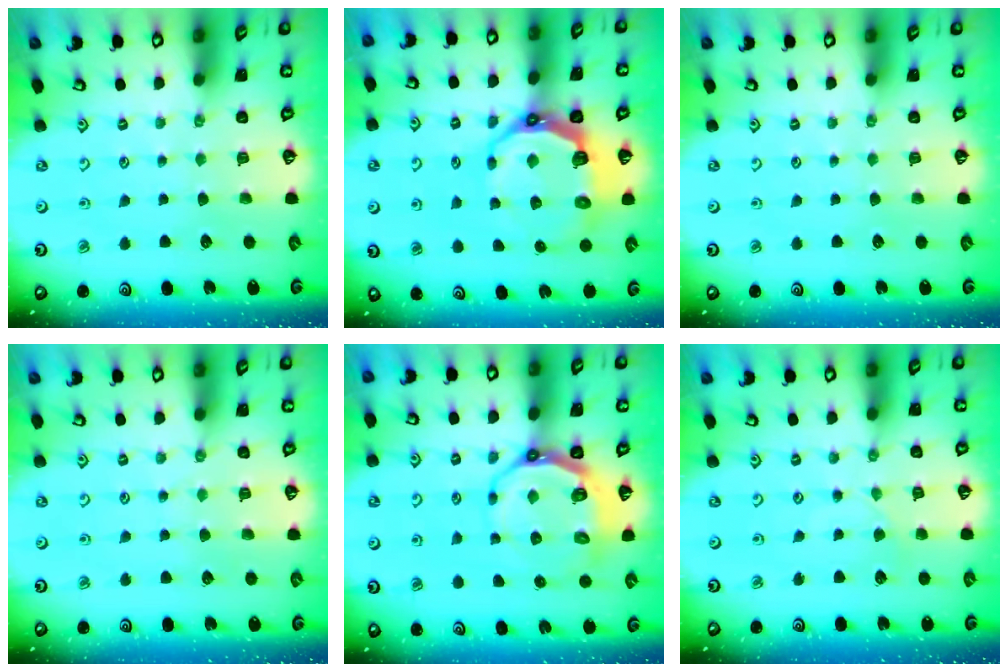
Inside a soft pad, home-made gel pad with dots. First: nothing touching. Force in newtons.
{"total": 11.4, "press": 10.1, "slide": 5.4}
{"total": 0.0}
{"total": 2.8, "press": 2.8, "slide": 0.5}
{"total": 8.7, "press": 7.9, "slide": 3.8}
{"total": 2.3, "press": 2.3, "slide": 0.4}